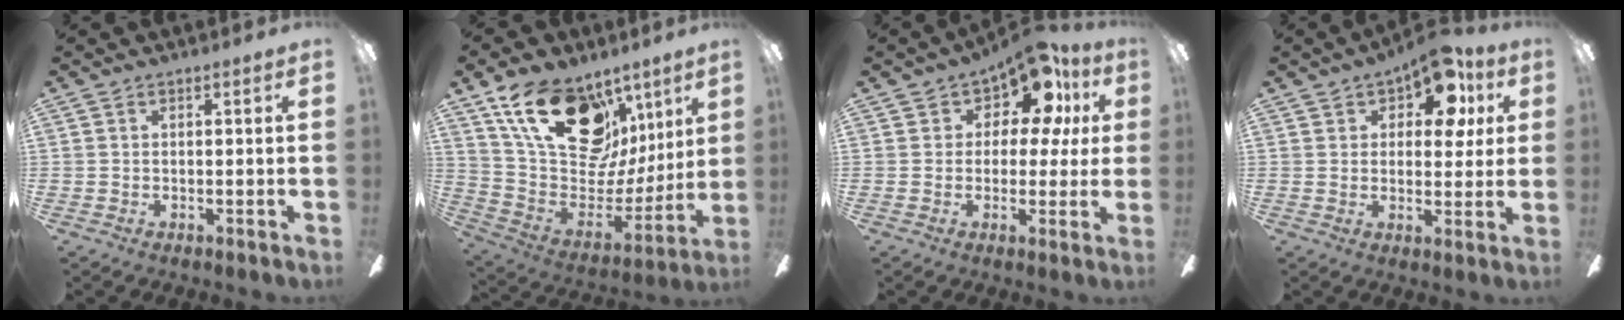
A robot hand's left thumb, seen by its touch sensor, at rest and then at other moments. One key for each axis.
{"total": 25.2, "fx": 13.6, "fy": 15.3, "fz": 14.6, "tx": -0.226, "ty": -0.064, "tz": 0.258}
{"total": 10.9, "fx": 6.6, "fy": 6.0, "fz": 6.3, "tx": -0.102, "ty": -0.037, "tz": 0.116}
{"total": 12.8, "fx": 6.9, "fy": 7.0, "fz": 8.2, "tx": -0.109, "ty": -0.020, "tz": 0.117}